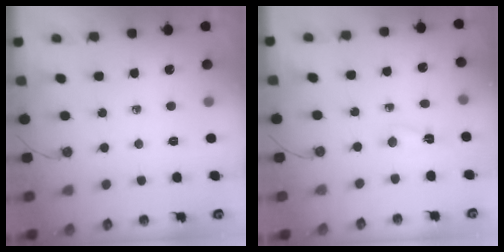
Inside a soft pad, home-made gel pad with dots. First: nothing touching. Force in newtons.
{"total": 3.4, "press": 2.6, "slide": 2.2}